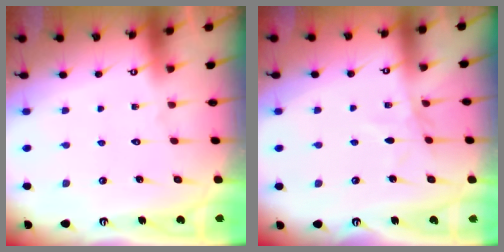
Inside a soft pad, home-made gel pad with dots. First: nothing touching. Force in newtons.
{"total": 3.5, "press": 3.4, "slide": 0.4}